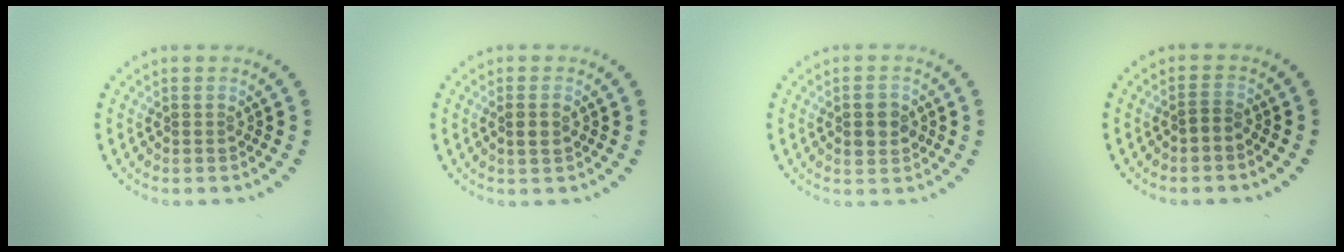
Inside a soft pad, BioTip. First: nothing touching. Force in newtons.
{"total": 1.1, "press": 1.1, "slide": 0.4}
{"total": 2.5, "press": 2.4, "slide": 0.1}
{"total": 1.0, "press": 0.8, "slide": 0.6}